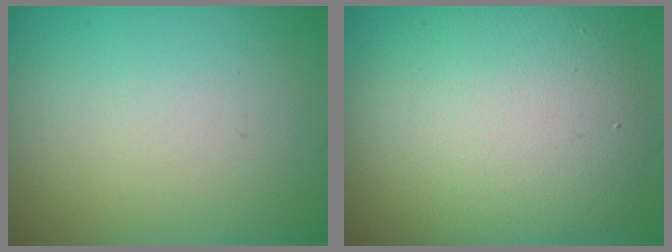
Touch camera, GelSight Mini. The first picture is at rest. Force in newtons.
{"total": 8.6, "press": 8.5, "slide": 0.8}